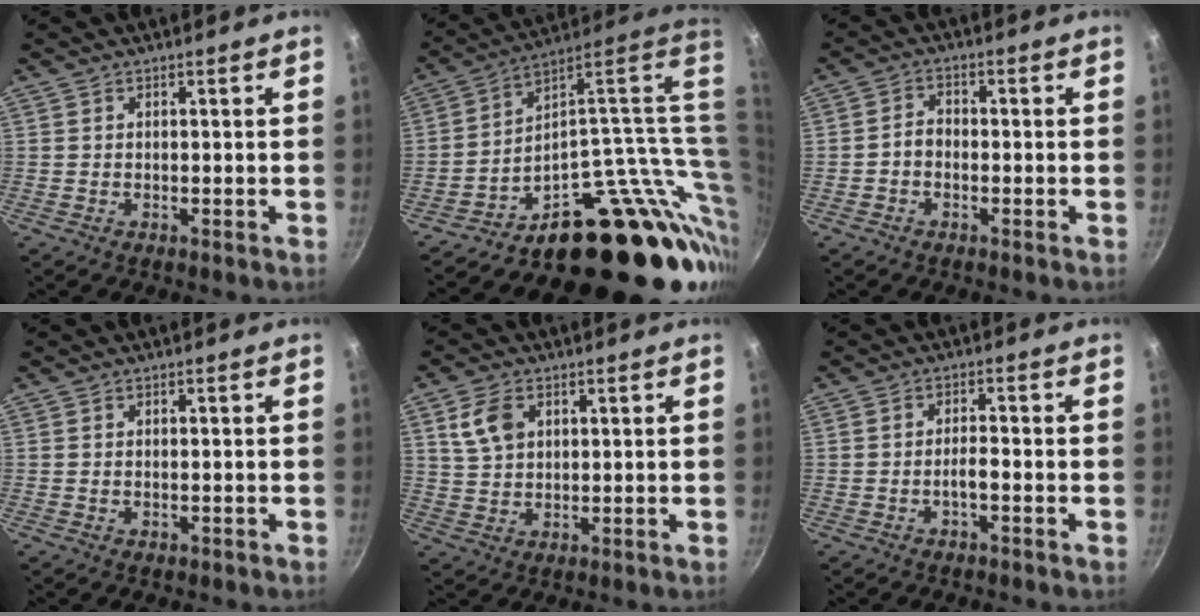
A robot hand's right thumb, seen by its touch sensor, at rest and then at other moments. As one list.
[{"total": 27.5, "force": [0.0, 15.7, 22.5], "torque": [-0.239, 0.003, 0.010]}, {"total": 3.0, "force": [-1.0, 2.2, 1.8], "torque": [-0.026, 0.020, -0.026]}, {"total": 0.7, "force": [-0.1, 0.4, 0.5], "torque": [-0.007, 0.001, -0.002]}, {"total": 6.8, "force": [2.6, 4.6, 4.3], "torque": [-0.072, -0.003, 0.051]}, {"total": 2.4, "force": [-1.2, 0.6, 2.0], "torque": [-0.034, 0.016, -0.023]}]